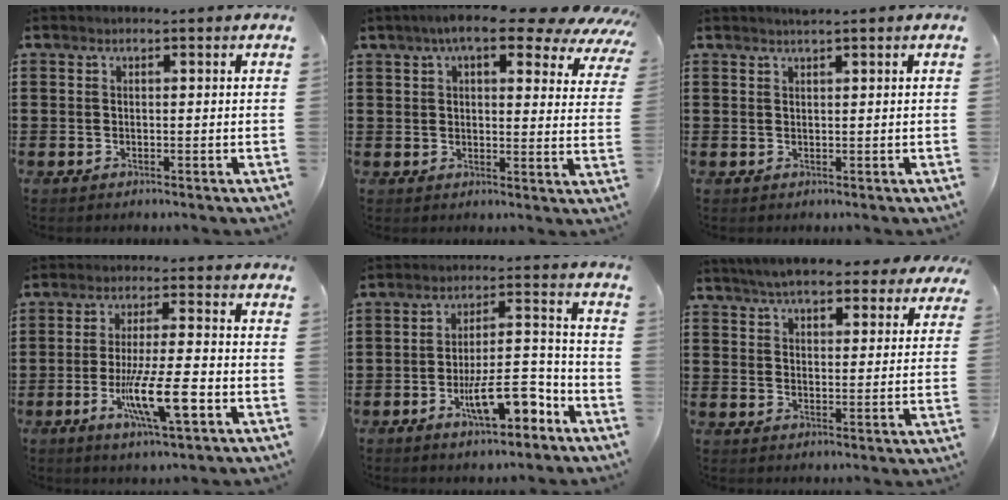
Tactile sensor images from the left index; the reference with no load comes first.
{"total": 8.8, "force": [6.5, 2.2, 5.5], "torque": [-0.094, -0.021, 0.107]}
{"total": 1.0, "force": [0.9, -0.2, 0.5], "torque": [-0.008, -0.002, 0.018]}
{"total": 9.7, "force": [-3.2, 1.6, 9.0], "torque": [-0.174, -0.013, -0.060]}
{"total": 10.7, "force": [-5.1, 3.6, 8.7], "torque": [-0.138, 0.010, -0.085]}
{"total": 6.3, "force": [5.9, 0.9, 2.0], "torque": [-0.062, -0.015, 0.108]}